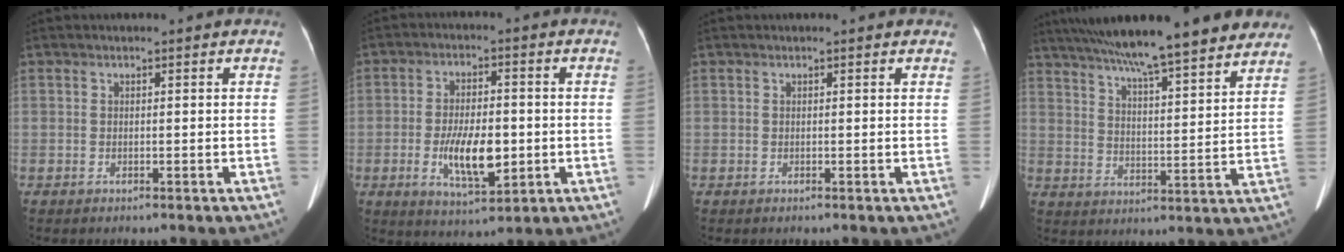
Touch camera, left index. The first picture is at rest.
{"total": 9.1, "force": [-1.9, 3.5, 8.2], "torque": [-0.155, -0.007, -0.027]}
{"total": 1.7, "force": [1.5, 0.6, 0.5], "torque": [-0.007, 0.003, -0.001]}
{"total": 22.1, "force": [18.5, 2.1, 11.8], "torque": [-0.188, 0.023, 0.261]}